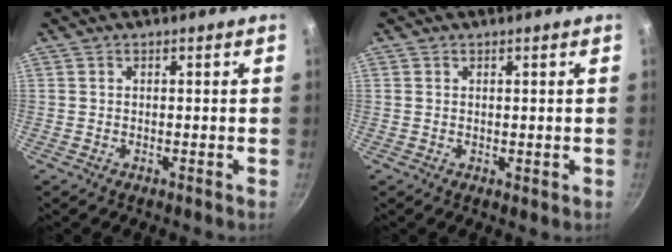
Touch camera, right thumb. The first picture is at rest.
{"total": 0.7, "force": [0.3, 0.4, 0.5], "torque": [-0.006, -0.004, 0.003]}